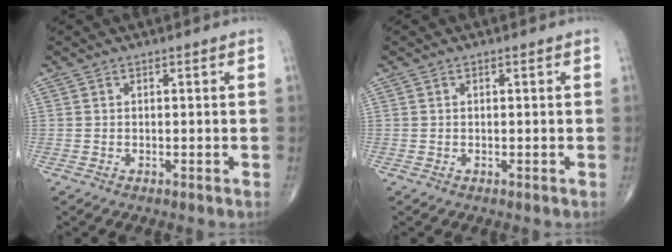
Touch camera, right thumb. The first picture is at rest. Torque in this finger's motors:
{"motor_torque": [-0.23, 0.01, -0.13, -0.05, -0.02]}